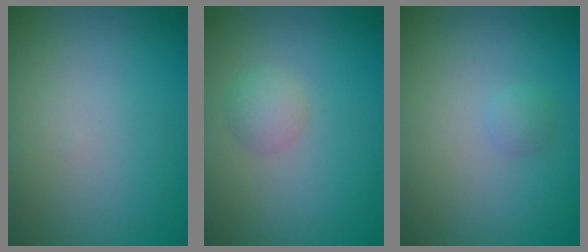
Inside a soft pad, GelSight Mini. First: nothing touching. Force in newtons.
{"total": 1.8, "press": 1.8, "slide": 0.0}
{"total": 0.8, "press": 0.8, "slide": 0.1}